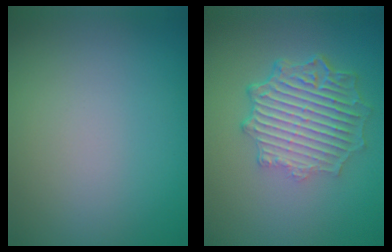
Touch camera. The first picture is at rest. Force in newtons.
{"total": 6.4, "press": 4.7, "slide": 4.3}